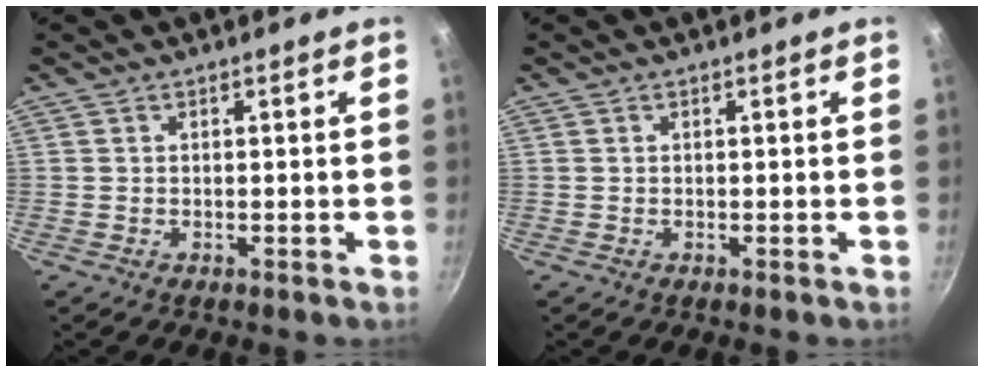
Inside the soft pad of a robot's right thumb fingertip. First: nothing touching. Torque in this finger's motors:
{"motor_torque": [0.00, 0.00, -0.22, -0.01, 0.03]}